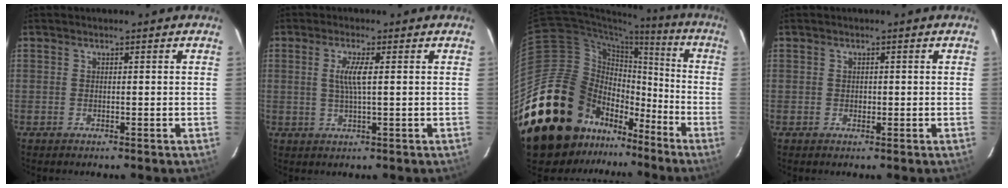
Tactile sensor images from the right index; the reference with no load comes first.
{"total": 3.9, "force": [0.6, 0.1, 3.8], "torque": [-0.076, -0.002, 0.012]}
{"total": 24.2, "force": [-15.0, 16.0, 10.0], "torque": [-0.226, 0.042, -0.238]}
{"total": 0.8, "force": [-0.1, 0.8, 0.2], "torque": [-0.002, 0.001, -0.001]}